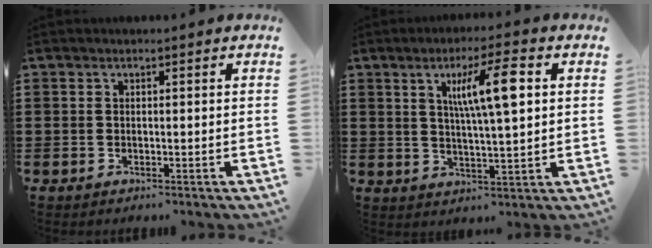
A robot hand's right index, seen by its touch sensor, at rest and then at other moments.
{"total": 8.8, "force": [2.7, 1.5, 8.3], "torque": [-0.157, 0.006, 0.039]}